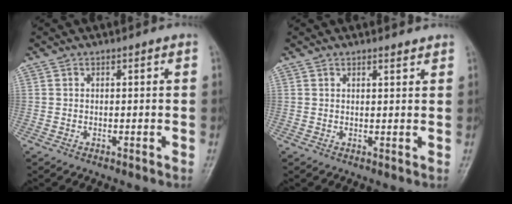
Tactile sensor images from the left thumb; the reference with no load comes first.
{"total": 1.6, "force": [1.5, 0.3, 0.3], "torque": [0.002, -0.012, 0.023]}